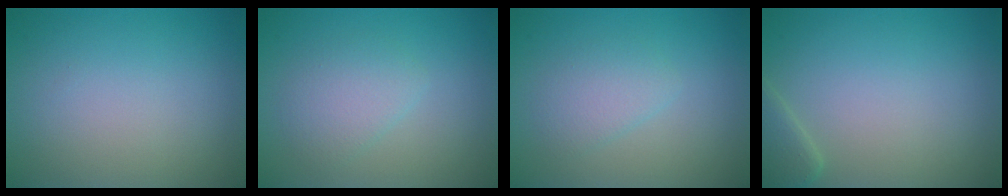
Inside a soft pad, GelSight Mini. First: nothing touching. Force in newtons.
{"total": 2.4, "press": 2.4, "slide": 0.1}
{"total": 2.0, "press": 2.0, "slide": 0.1}
{"total": 1.8, "press": 1.8, "slide": 0.1}